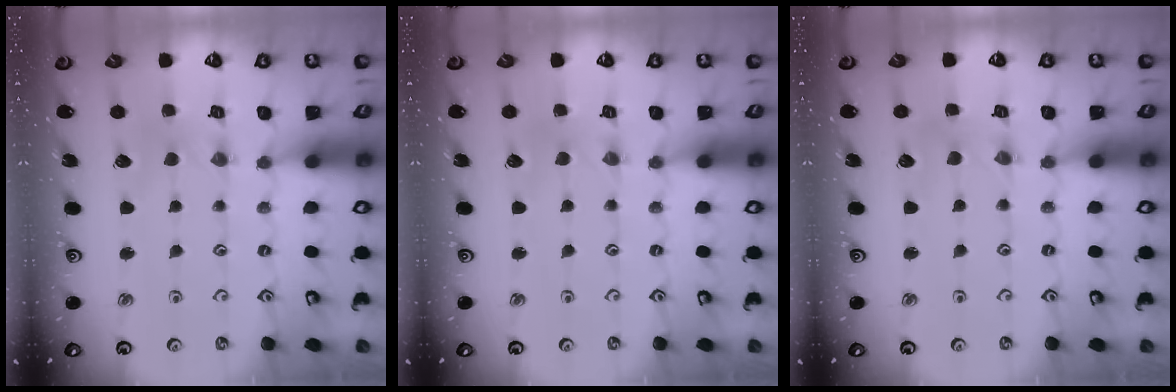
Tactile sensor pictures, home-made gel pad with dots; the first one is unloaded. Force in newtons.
{"total": 0.0}
{"total": 1.1, "press": 1.1, "slide": 0.2}